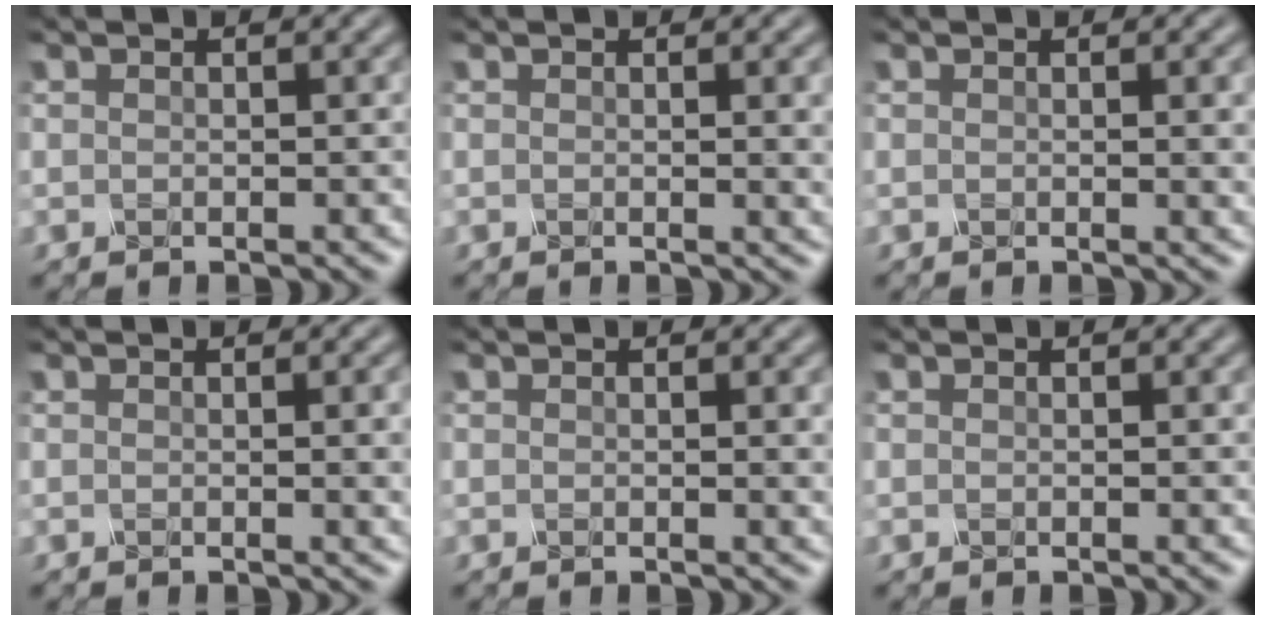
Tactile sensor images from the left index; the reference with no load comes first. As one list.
[{"total": 3.4, "force": [0.3, 1.2, 3.2], "torque": [-0.026, 0.003, 0.003]}, {"total": 3.1, "force": [0.3, 1.1, 2.9], "torque": [-0.022, 0.003, 0.001]}, {"total": 3.3, "force": [0.2, 1.2, 3.1], "torque": [-0.024, 0.006, 0.000]}, {"total": 2.2, "force": [0.3, 0.8, 2.0], "torque": [-0.015, 0.002, 0.000]}, {"total": 0.6, "force": [0.0, 0.3, 0.5], "torque": [0.000, 0.001, -0.002]}]